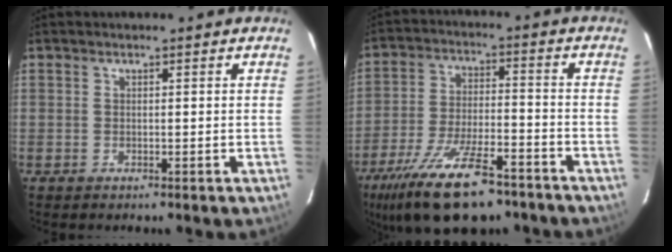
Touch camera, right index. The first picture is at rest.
{"total": 18.2, "force": [-13.0, 5.9, 11.3], "torque": [-0.229, -0.033, -0.216]}